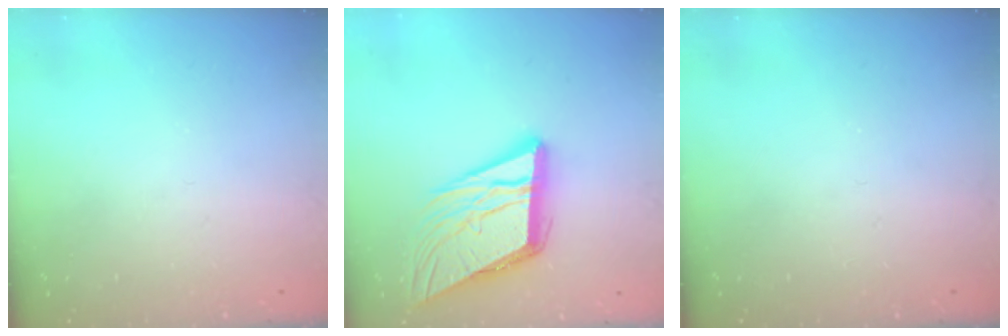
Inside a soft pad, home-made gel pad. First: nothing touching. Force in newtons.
{"total": 13.7, "press": 13.5, "slide": 2.4}
{"total": 0.0}